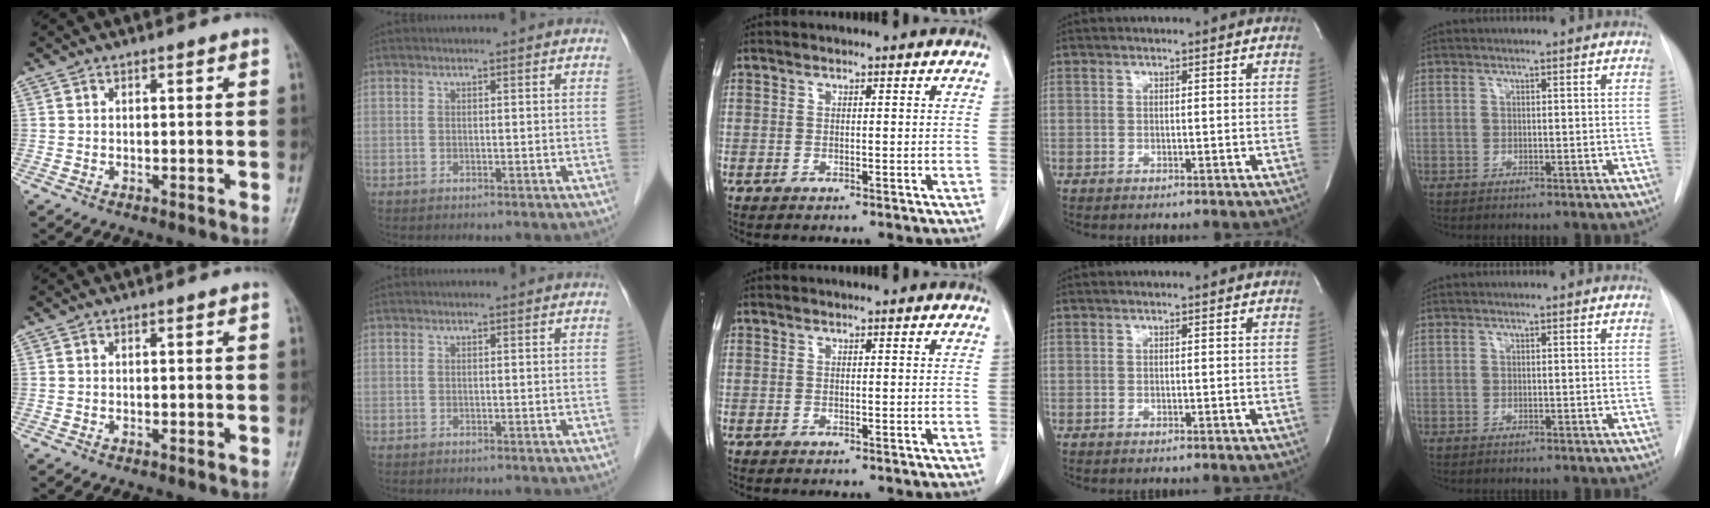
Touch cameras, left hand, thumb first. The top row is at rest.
{}